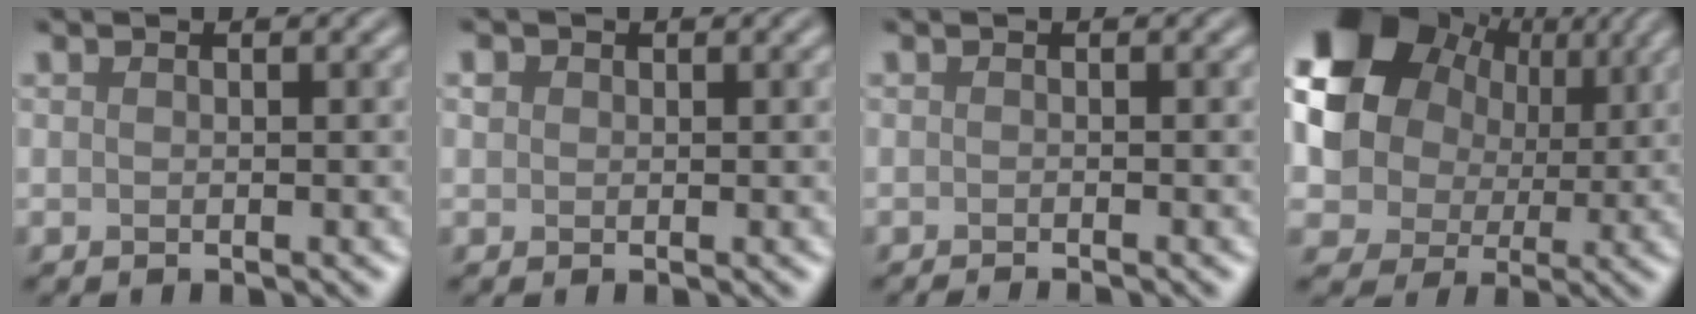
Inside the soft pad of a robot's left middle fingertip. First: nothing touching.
{"total": 1.1, "force": [-0.4, 0.1, -1.0], "torque": [0.021, -0.002, 0.004]}
{"total": 1.5, "force": [-1.5, 0.0, 0.2], "torque": [0.017, -0.013, -0.016]}
{"total": 15.3, "force": [5.2, 12.7, 6.9], "torque": [-0.179, 0.038, 0.089]}